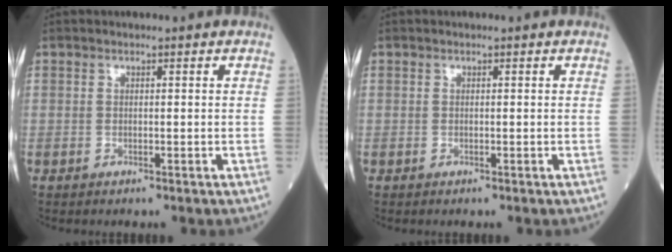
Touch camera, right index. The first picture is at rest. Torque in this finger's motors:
{"motor_torque": [0.00, 0.00, 0.00, -0.01]}